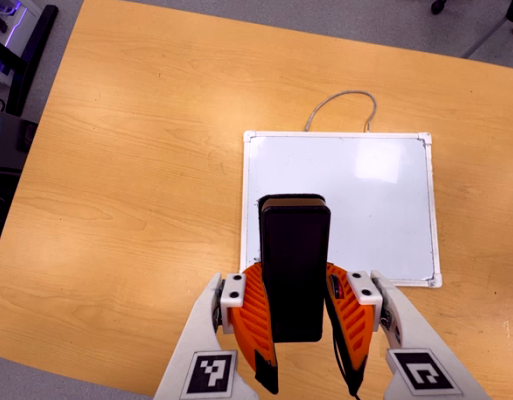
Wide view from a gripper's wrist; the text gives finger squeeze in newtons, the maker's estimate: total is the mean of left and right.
{"total": 8.4, "left": 7.0, "right": 9.9}